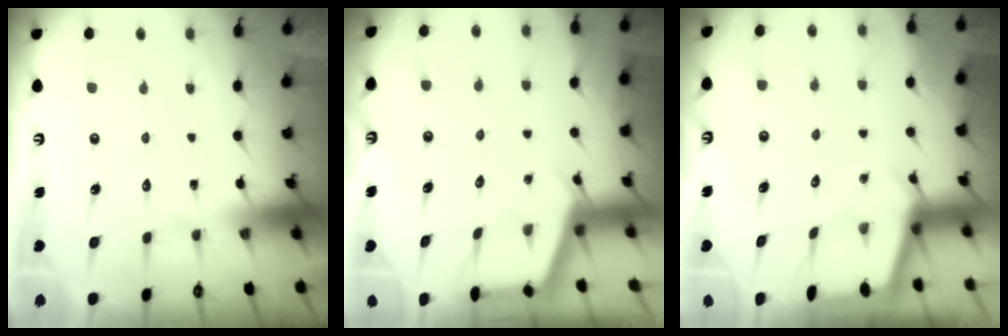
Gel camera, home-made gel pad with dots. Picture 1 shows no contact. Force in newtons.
{"total": 2.5, "press": 2.5, "slide": 0.3}
{"total": 2.2, "press": 2.2, "slide": 0.3}